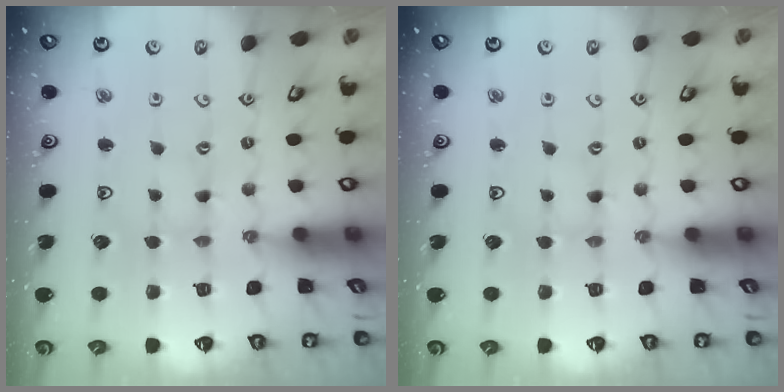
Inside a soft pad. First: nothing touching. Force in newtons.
{"total": 0.0}